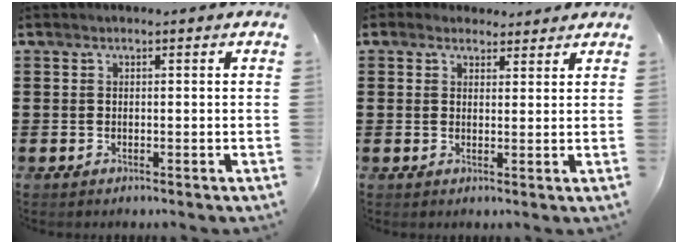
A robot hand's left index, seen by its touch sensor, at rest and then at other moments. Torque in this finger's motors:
{"motor_torque": [2.14, 0.00, 0.24, 0.03]}